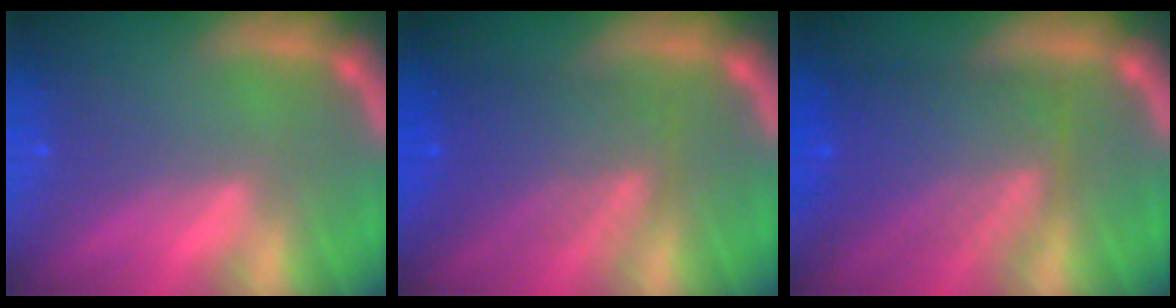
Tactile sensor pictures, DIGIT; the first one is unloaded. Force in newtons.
{"total": 6.6}
{"total": 8.0}